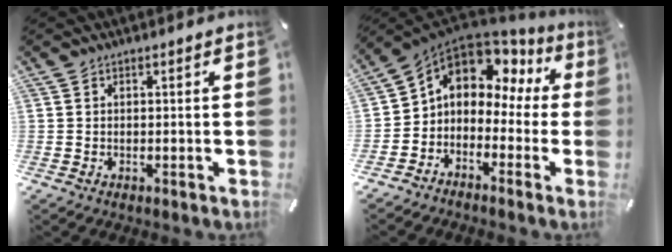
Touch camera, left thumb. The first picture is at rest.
{"total": 7.3, "force": [2.6, 5.8, 3.5], "torque": [-0.074, -0.024, 0.046]}